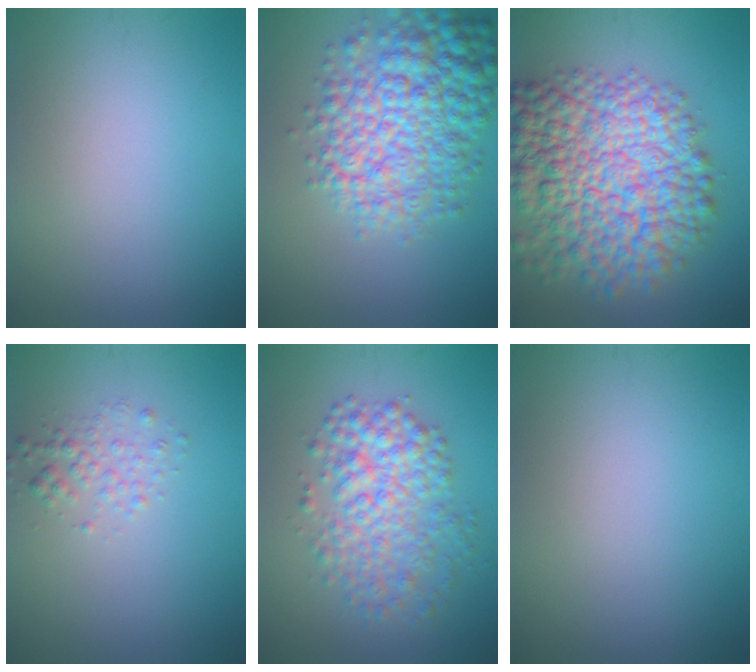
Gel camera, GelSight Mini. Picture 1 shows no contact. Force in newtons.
{"total": 9.0, "press": 9.0, "slide": 0.2}
{"total": 13.3, "press": 13.3, "slide": 0.5}
{"total": 1.7, "press": 1.7, "slide": 0.1}
{"total": 5.6, "press": 5.6, "slide": 0.1}
{"total": 0.0}